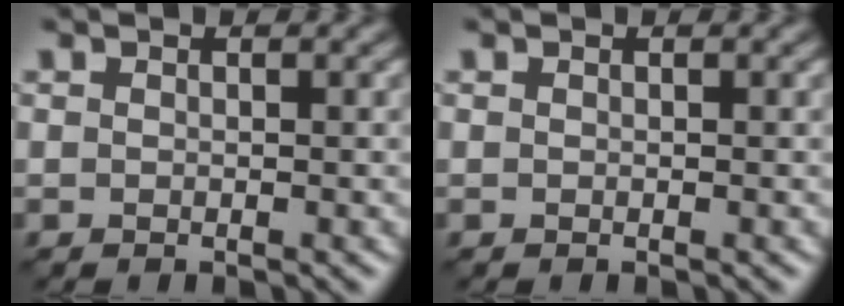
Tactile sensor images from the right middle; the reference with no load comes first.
{"total": 0.0}